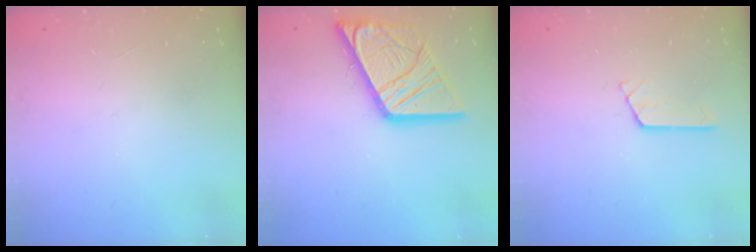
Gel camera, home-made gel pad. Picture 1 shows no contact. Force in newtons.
{"total": 18.0, "press": 17.9, "slide": 2.1}
{"total": 2.6, "press": 2.6, "slide": 0.3}